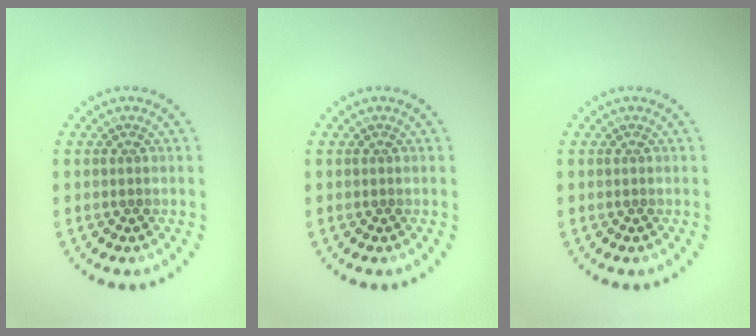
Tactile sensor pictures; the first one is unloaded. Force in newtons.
{"total": 0.0}
{"total": 0.0}